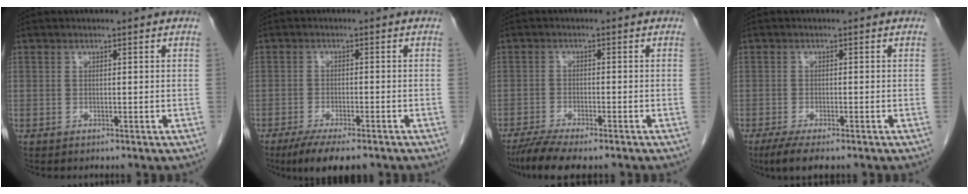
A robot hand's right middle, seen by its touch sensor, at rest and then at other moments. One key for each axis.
{"total": 7.8, "fx": -5.8, "fy": 1.9, "fz": 4.7, "tx": -0.074, "ty": -0.015, "tz": -0.089}
{"total": 6.9, "fx": -5.6, "fy": 0.8, "fz": 3.9, "tx": -0.065, "ty": -0.017, "tz": -0.092}
{"total": 5.1, "fx": -3.7, "fy": 1.1, "fz": 3.4, "tx": -0.058, "ty": -0.013, "tz": -0.056}